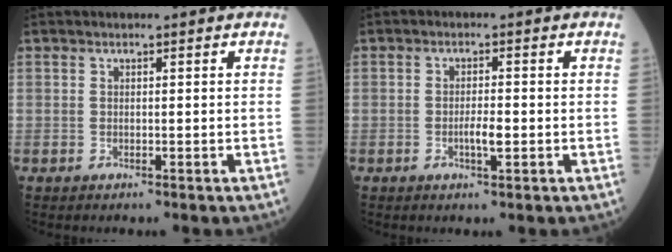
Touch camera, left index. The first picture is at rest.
{"total": 2.5, "force": [-0.7, 0.5, 2.3], "torque": [-0.045, 0.000, -0.011]}